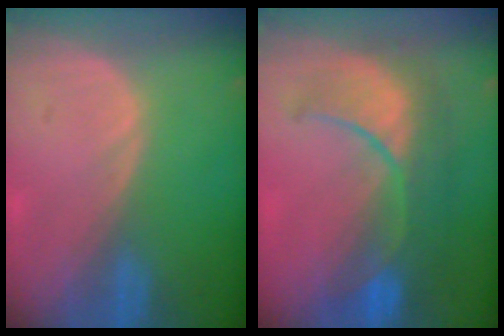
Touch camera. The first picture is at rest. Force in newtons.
{"total": 9.9, "press": 9.3, "slide": 3.5}